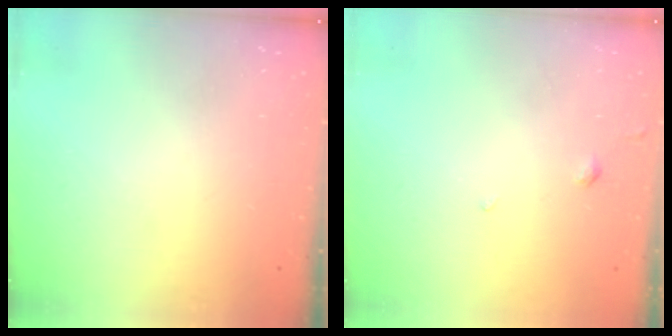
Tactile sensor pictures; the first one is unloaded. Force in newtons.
{"total": 1.5, "press": 1.5, "slide": 0.5}